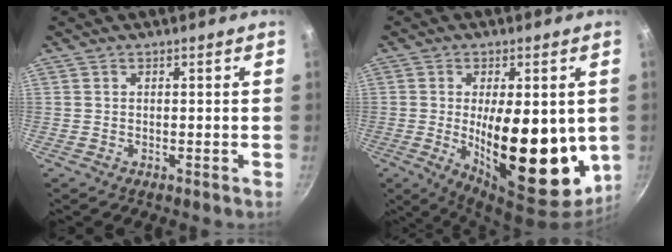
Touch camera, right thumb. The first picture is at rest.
{"total": 20.6, "force": [-1.0, 8.8, 18.6], "torque": [-0.254, -0.027, -0.006]}